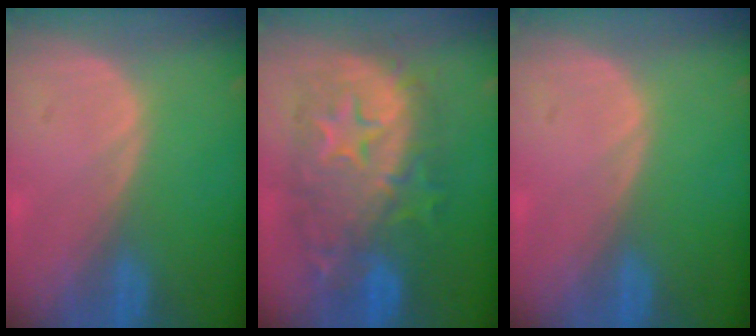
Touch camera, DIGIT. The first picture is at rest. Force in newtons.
{"total": 12.6, "press": 12.6, "slide": 1.0}
{"total": 0.0}